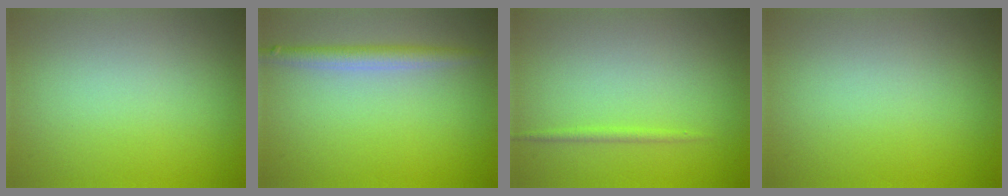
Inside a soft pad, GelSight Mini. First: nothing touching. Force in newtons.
{"total": 2.2, "press": 2.2, "slide": 0.1}
{"total": 0.8, "press": 0.8, "slide": 0.1}
{"total": 0.0}